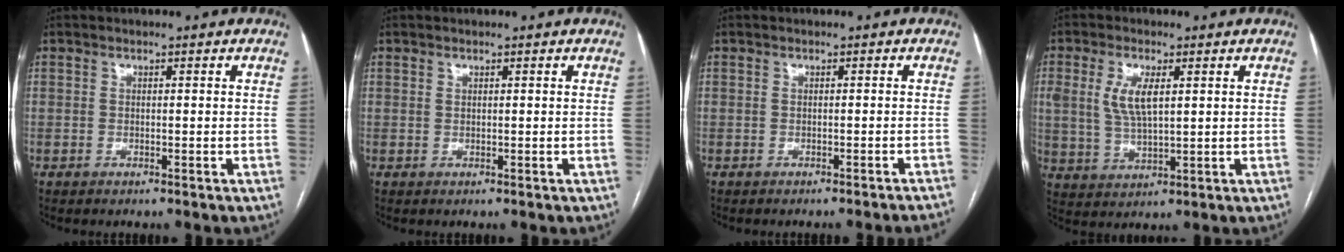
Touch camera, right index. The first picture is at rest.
{"total": 0.0}
{"total": 4.9, "force": [-4.5, -1.4, 1.3], "torque": [-0.001, -0.015, -0.050]}
{"total": 6.5, "force": [1.9, 2.6, 5.7], "torque": [-0.124, 0.004, 0.044]}